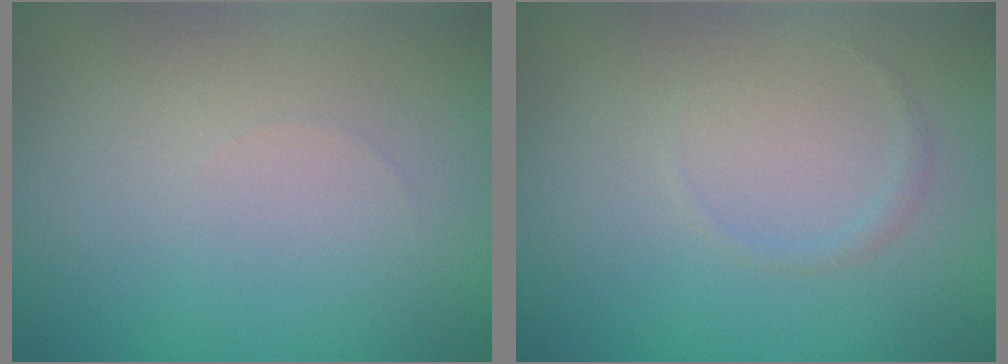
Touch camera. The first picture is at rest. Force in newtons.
{"total": 0.6, "press": 0.6, "slide": 0.1}